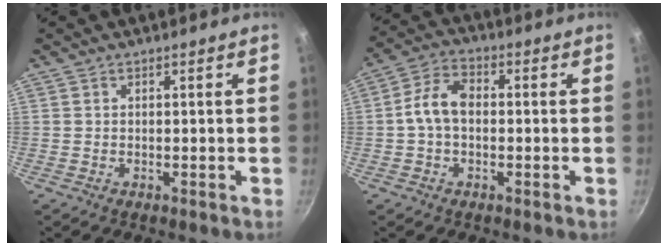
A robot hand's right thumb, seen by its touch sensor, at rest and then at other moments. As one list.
[{"total": 7.5, "force": [-0.3, 4.9, 5.7], "torque": [-0.103, 0.024, -0.014]}]